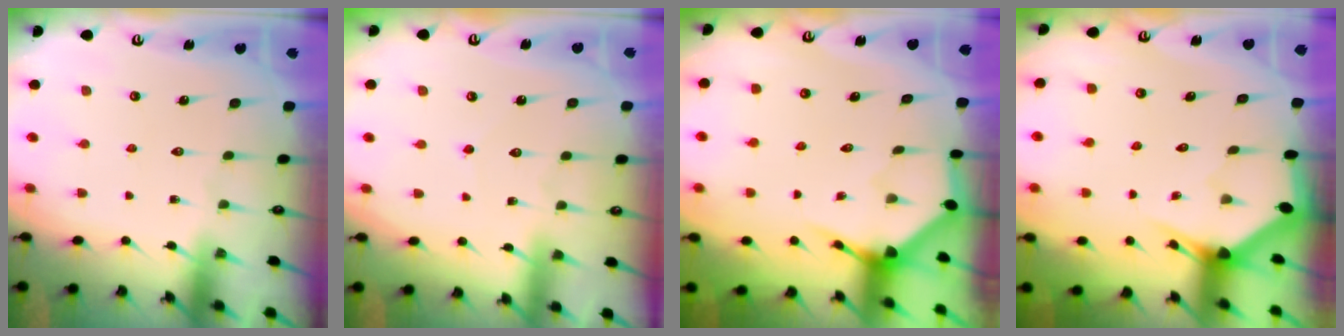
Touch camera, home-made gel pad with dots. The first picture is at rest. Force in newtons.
{"total": 2.6, "press": 2.6, "slide": 0.3}
{"total": 4.0, "press": 4.0, "slide": 0.3}
{"total": 3.0, "press": 3.0, "slide": 0.0}